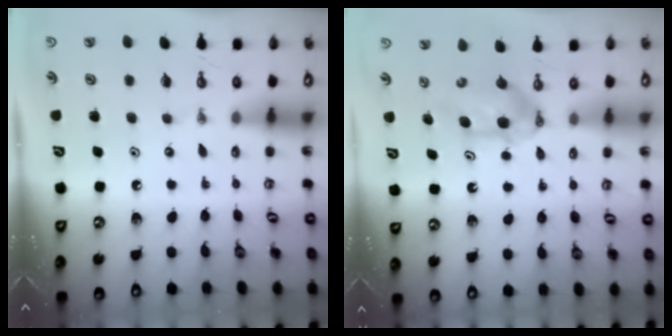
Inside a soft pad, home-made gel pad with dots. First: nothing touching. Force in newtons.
{"total": 5.4, "press": 5.3, "slide": 1.1}